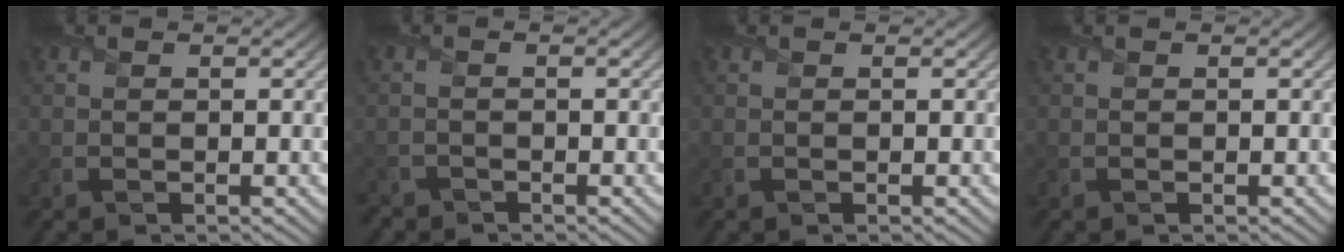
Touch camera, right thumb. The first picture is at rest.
{"total": 1.4, "force": [-1.3, 0.4, -0.1], "torque": [0.003, -0.004, -0.028]}
{"total": 0.0}
{"total": 0.0}